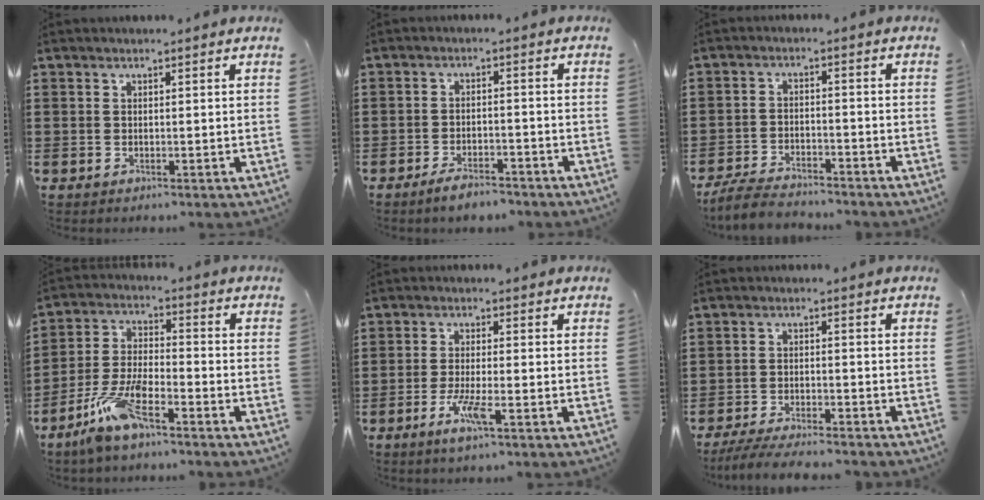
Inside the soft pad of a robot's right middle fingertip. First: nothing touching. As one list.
[{"total": 3.5, "force": [-3.2, 0.6, 1.3], "torque": [-0.023, 0.004, -0.062]}, {"total": 5.1, "force": [-4.9, 0.7, 1.4], "torque": [-0.036, 0.001, -0.097]}, {"total": 8.8, "force": [-6.0, 2.2, 6.1], "torque": [-0.151, -0.008, -0.120]}, {"total": 4.9, "force": [-2.4, 0.6, 4.2], "torque": [-0.094, -0.014, -0.048]}, {"total": 4.8, "force": [-4.5, 0.2, 1.5], "torque": [-0.039, -0.009, -0.090]}]